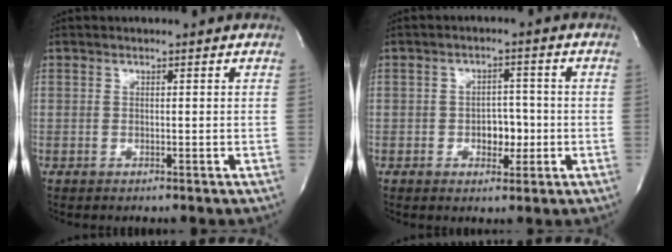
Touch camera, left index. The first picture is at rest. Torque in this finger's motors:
{"motor_torque": [0.05, -0.01, 0.05, 0.02]}